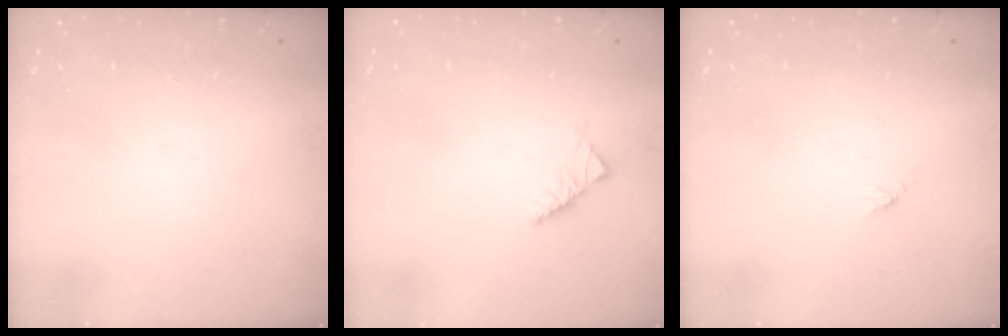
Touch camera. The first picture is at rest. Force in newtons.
{"total": 2.6, "press": 2.5, "slide": 0.8}
{"total": 2.9, "press": 2.9, "slide": 0.3}